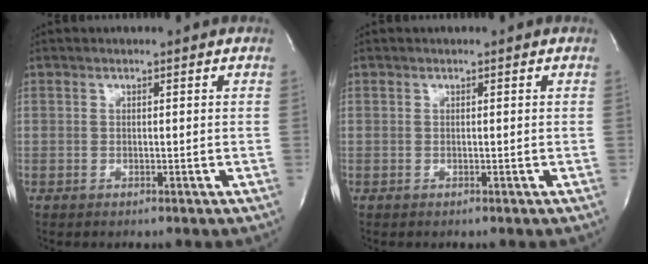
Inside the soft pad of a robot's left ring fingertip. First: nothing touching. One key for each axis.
{"total": 0.0}